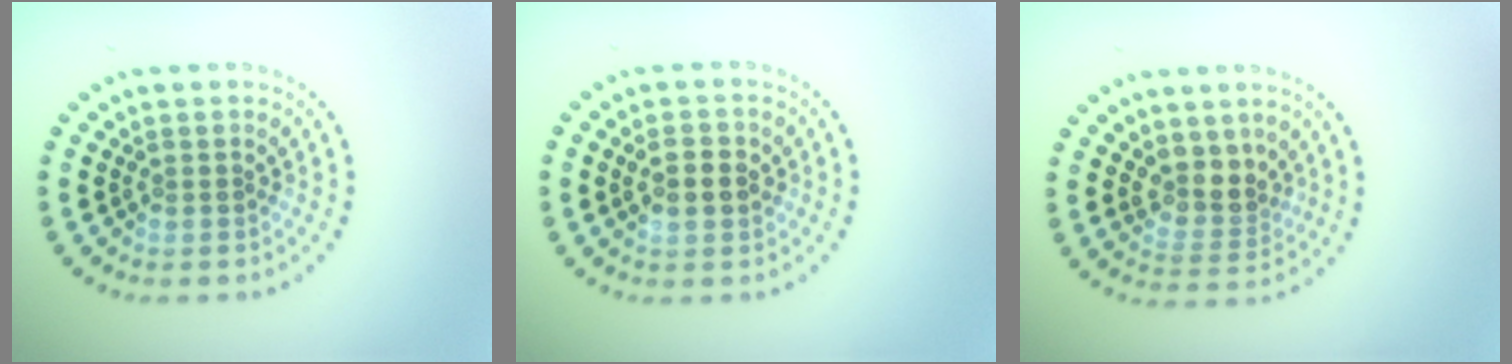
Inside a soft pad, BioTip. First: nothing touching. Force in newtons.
{"total": 2.7, "press": 2.7, "slide": 0.2}
{"total": 3.0, "press": 2.3, "slide": 1.8}